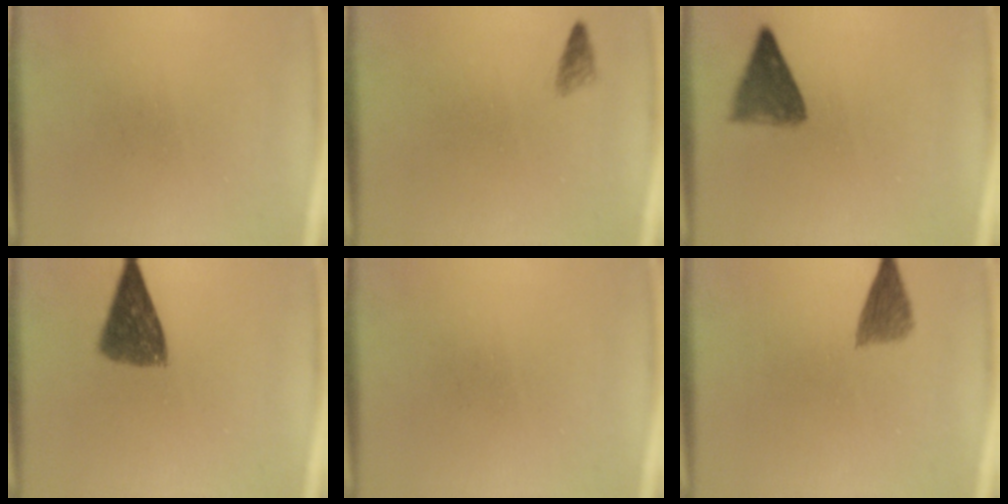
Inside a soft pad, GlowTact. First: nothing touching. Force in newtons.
{"total": 1.1}
{"total": 5.4}
{"total": 8.1}
{"total": 0.0}
{"total": 3.2}